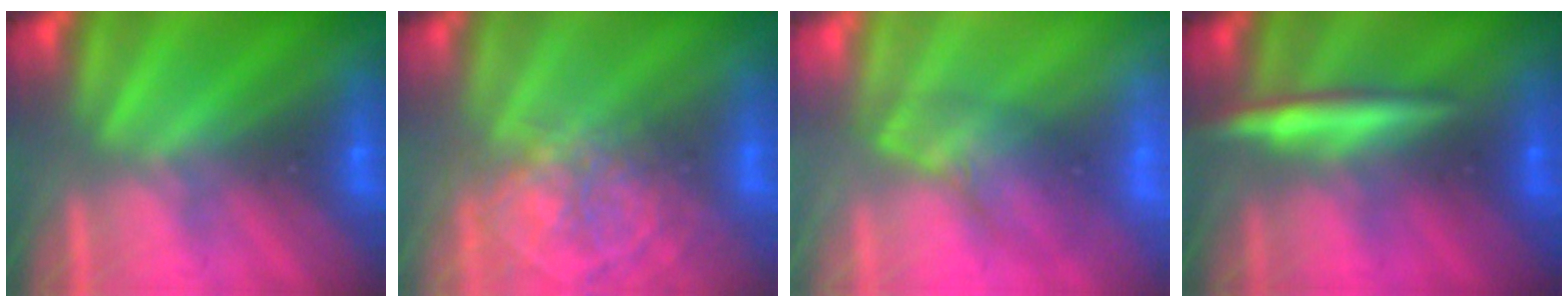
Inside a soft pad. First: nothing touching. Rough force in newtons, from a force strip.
{"total": 3.7}
{"total": 2.5}
{"total": 2.7}